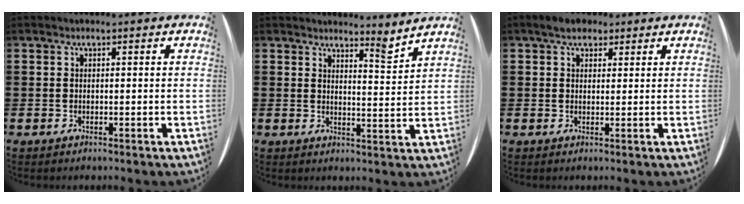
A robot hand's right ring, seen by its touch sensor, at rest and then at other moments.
{"total": 3.8, "force": [3.7, 0.0, 1.0], "torque": [-0.020, -0.026, 0.061]}
{"total": 2.5, "force": [1.9, 1.4, 0.8], "torque": [-0.024, 0.011, 0.034]}